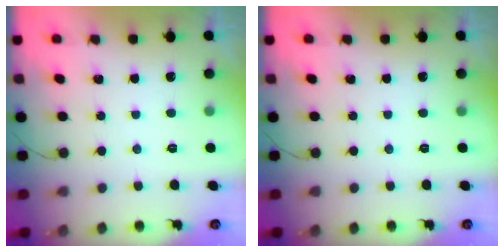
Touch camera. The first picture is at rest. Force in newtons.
{"total": 0.0}